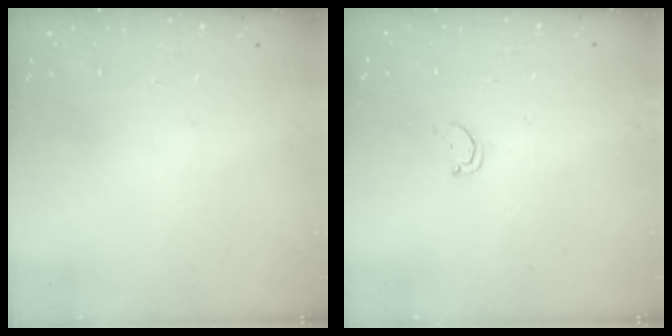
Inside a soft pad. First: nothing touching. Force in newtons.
{"total": 1.7, "press": 1.7, "slide": 0.2}